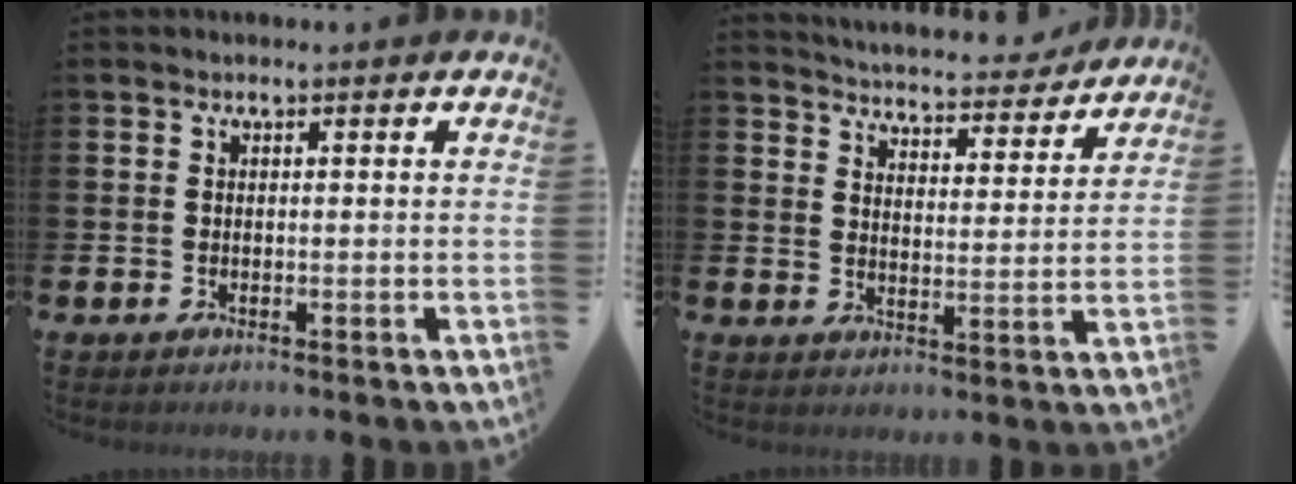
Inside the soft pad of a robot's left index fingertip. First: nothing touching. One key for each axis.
{"total": 5.0, "fx": 5.0, "fy": 0.7, "fz": 0.3, "tx": -0.024, "ty": -0.041, "tz": 0.083}